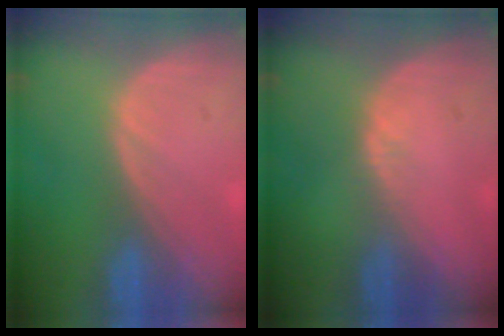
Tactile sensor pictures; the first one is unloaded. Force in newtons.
{"total": 1.0, "press": 0.7, "slide": 0.6}